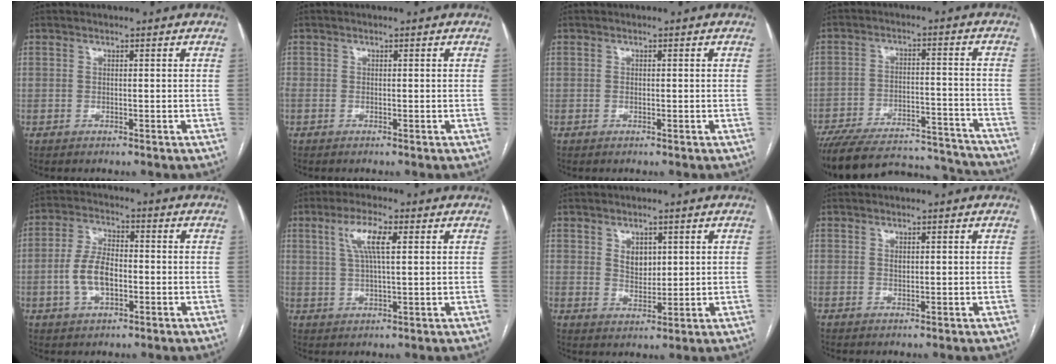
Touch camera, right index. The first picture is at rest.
{"total": 0.8, "force": [-0.3, 0.6, 0.4], "torque": [-0.019, 0.002, -0.007]}
{"total": 0.0}
{"total": 24.1, "force": [-22.2, 5.2, 7.6], "torque": [-0.122, 0.000, -0.310]}
{"total": 7.3, "force": [-1.4, 3.7, 6.1], "torque": [-0.135, 0.011, -0.023]}
{"total": 6.4, "force": [2.4, 1.2, 5.8], "torque": [-0.116, 0.009, 0.044]}
{"total": 3.9, "force": [1.5, 2.6, 2.5], "torque": [-0.044, -0.001, 0.034]}
{"total": 0.7, "force": [0.3, 0.4, 0.5], "torque": [-0.009, -0.001, 0.007]}